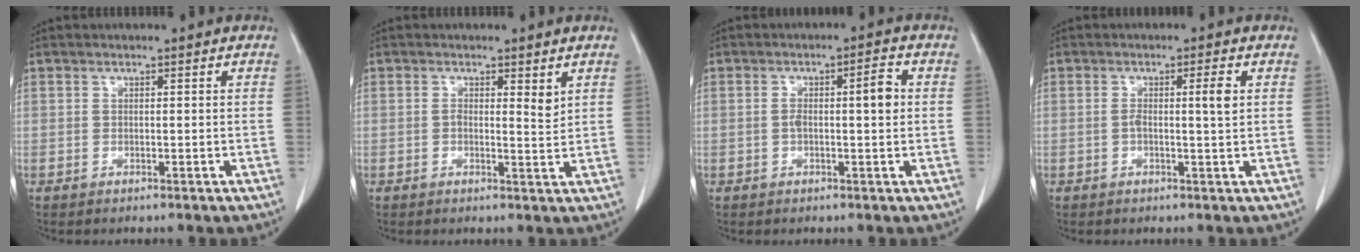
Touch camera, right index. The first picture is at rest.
{"total": 2.4, "force": [0.9, 0.7, 2.1], "torque": [-0.030, -0.004, 0.010]}
{"total": 4.5, "force": [0.2, 0.8, 4.5], "torque": [-0.078, 0.016, 0.004]}
{"total": 3.1, "force": [0.3, -0.2, 3.1], "torque": [-0.056, 0.003, 0.006]}